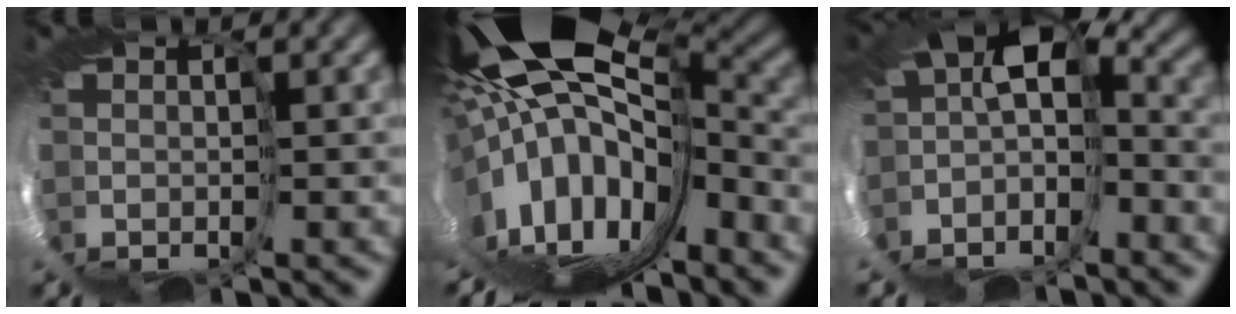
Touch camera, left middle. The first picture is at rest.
{"total": 13.6, "force": [-2.2, 5.4, 12.3], "torque": [-0.195, -0.009, -0.035]}
{"total": 4.9, "force": [-2.8, 2.2, 3.4], "torque": [-0.072, -0.023, -0.025]}